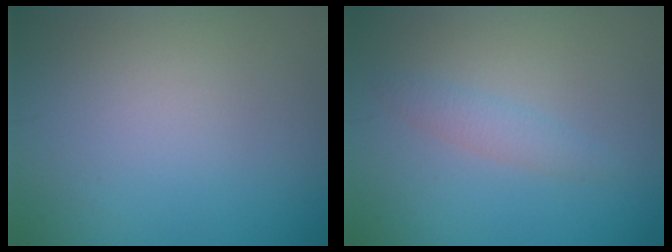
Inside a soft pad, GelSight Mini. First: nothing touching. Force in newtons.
{"total": 1.5, "press": 1.5, "slide": 0.1}